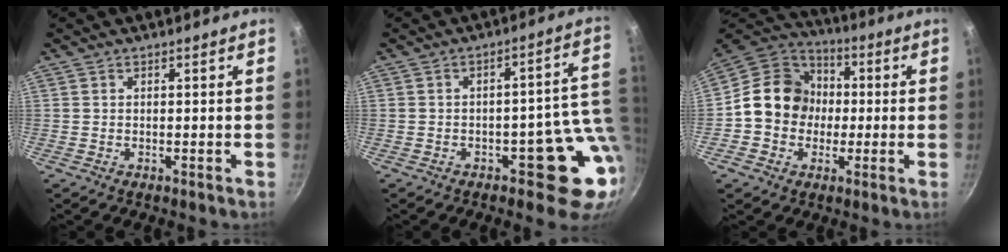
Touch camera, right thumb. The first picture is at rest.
{"total": 11.1, "force": [-1.7, 6.2, 9.1], "torque": [-0.039, 0.022, -0.016]}
{"total": 14.2, "force": [-0.4, 12.5, 6.8], "torque": [-0.076, 0.034, -0.024]}